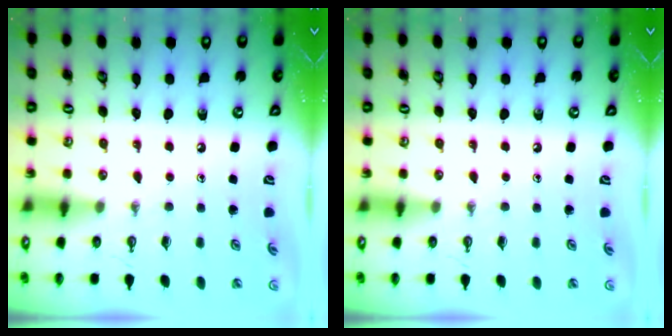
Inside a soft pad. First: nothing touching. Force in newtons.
{"total": 0.0}